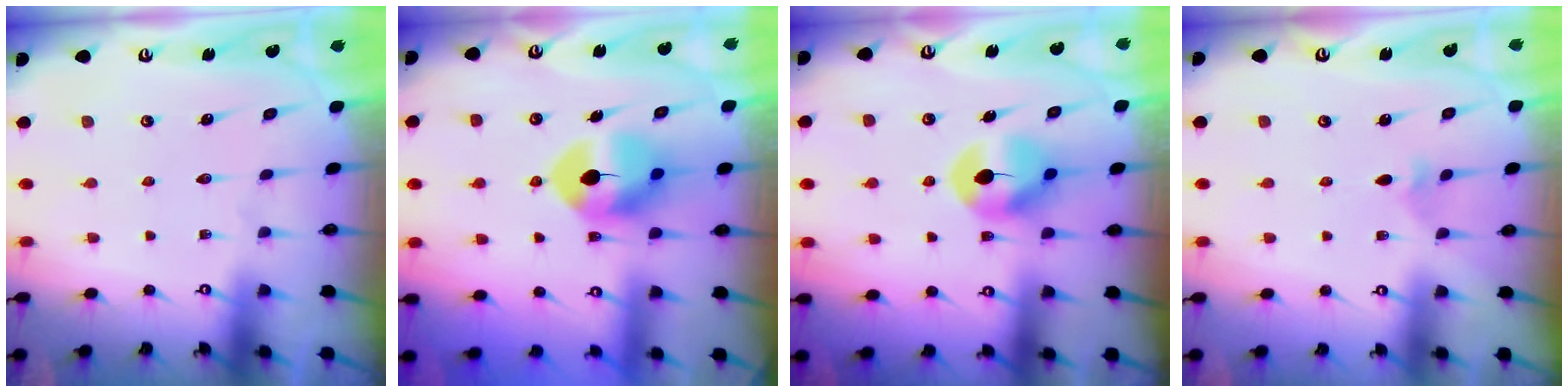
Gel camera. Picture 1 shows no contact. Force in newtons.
{"total": 8.5, "press": 8.3, "slide": 1.4}
{"total": 8.0, "press": 8.0, "slide": 0.4}
{"total": 2.3, "press": 2.3, "slide": 0.6}